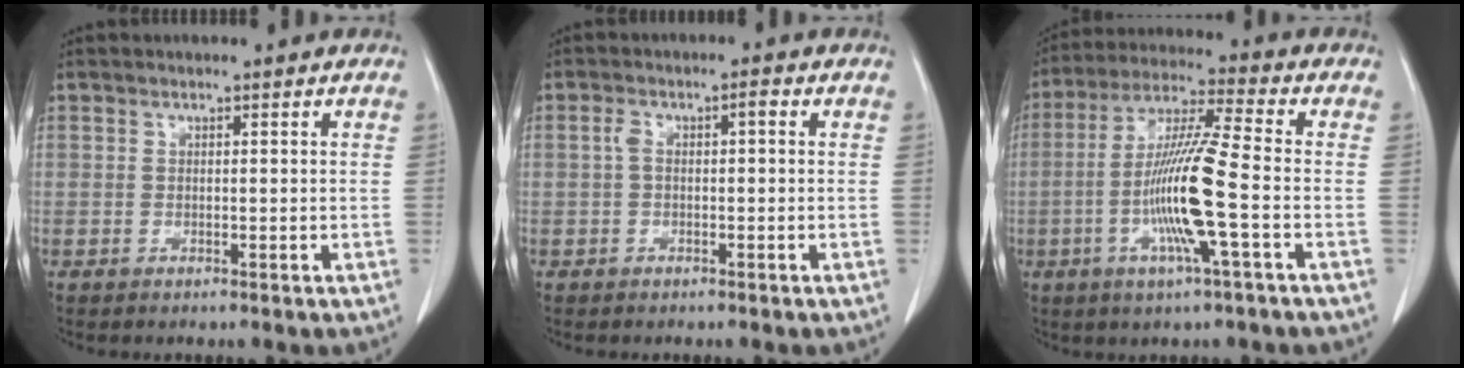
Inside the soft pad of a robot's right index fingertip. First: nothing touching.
{"total": 2.9, "force": [0.3, 1.1, 2.7], "torque": [-0.055, 0.020, 0.005]}
{"total": 12.9, "force": [-3.0, -0.2, 12.5], "torque": [-0.249, -0.005, -0.064]}